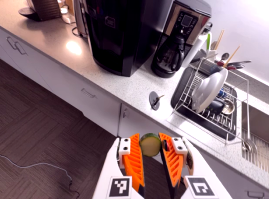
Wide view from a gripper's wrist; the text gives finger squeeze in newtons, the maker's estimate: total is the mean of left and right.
{"total": 10.9, "left": 10.8, "right": 11.0}